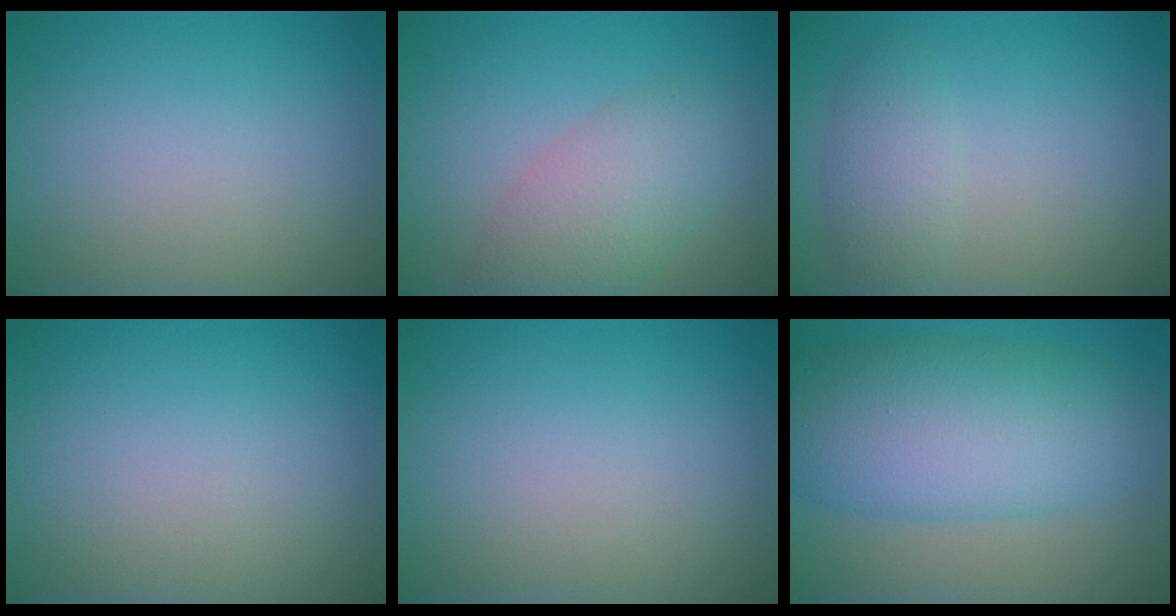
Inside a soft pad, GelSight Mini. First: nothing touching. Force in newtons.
{"total": 4.9, "press": 4.8, "slide": 0.3}
{"total": 2.3, "press": 2.3, "slide": 0.0}
{"total": 0.0}
{"total": 0.0}
{"total": 9.9, "press": 9.9, "slide": 0.2}